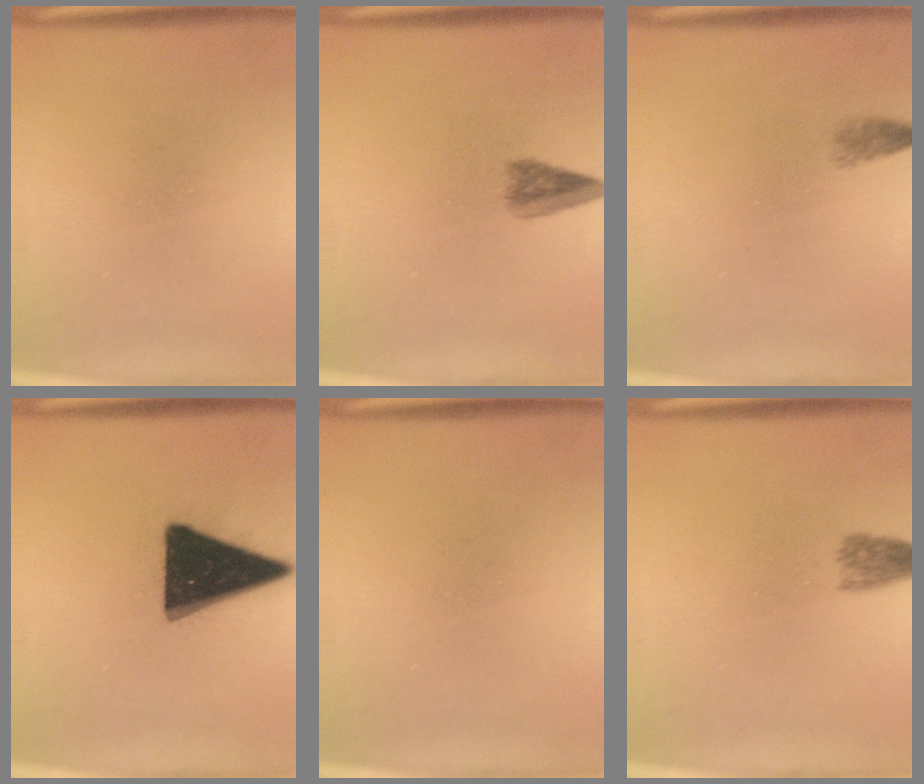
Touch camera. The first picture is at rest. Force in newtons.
{"total": 3.0}
{"total": 1.3}
{"total": 19.2}
{"total": 0.0}
{"total": 2.7}